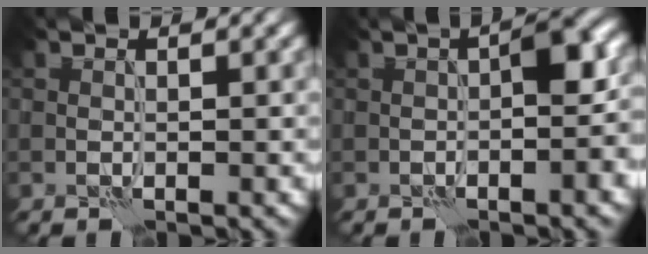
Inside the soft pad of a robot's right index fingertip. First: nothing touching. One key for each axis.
{"total": 4.7, "fx": -0.9, "fy": 1.0, "fz": 4.5, "tx": -0.064, "ty": 0.016, "tz": -0.019}